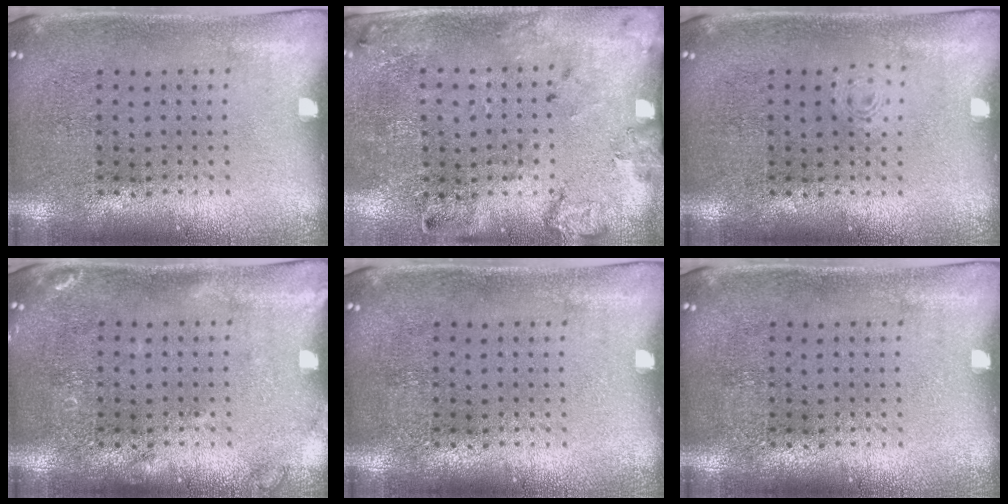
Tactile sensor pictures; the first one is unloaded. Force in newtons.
{"total": 2.1, "press": 1.4, "slide": 1.6}
{"total": 0.6, "press": 0.6, "slide": 0.1}
{"total": 1.2, "press": 1.2, "slide": 0.3}
{"total": 0.0}
{"total": 0.0}